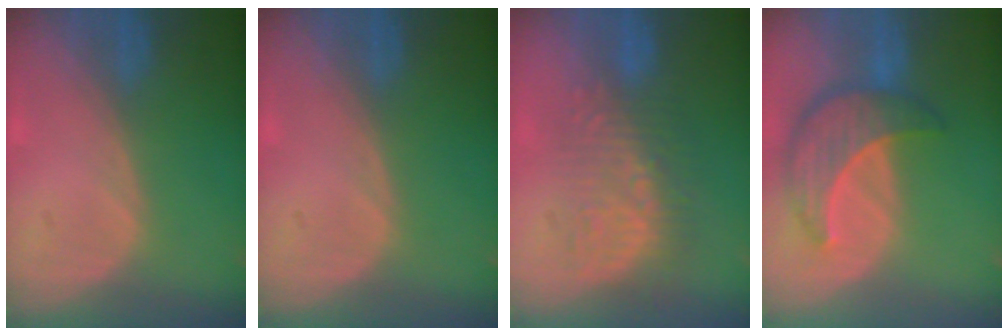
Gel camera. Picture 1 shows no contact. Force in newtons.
{"total": 0.0}
{"total": 9.3, "press": 8.4, "slide": 3.9}
{"total": 8.6, "press": 7.8, "slide": 3.8}